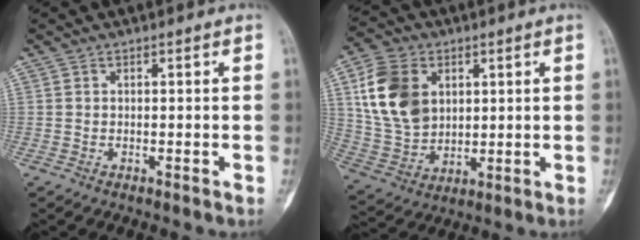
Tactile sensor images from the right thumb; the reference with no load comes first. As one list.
[{"total": 14.8, "force": [4.4, 10.8, 9.2], "torque": [-0.157, -0.010, 0.091]}]